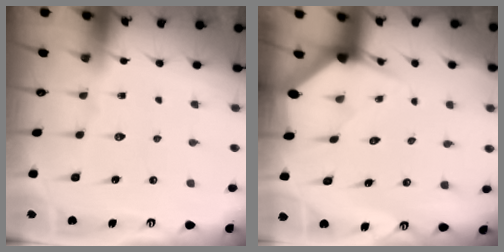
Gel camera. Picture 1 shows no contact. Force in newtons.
{"total": 3.0, "press": 3.0, "slide": 0.2}